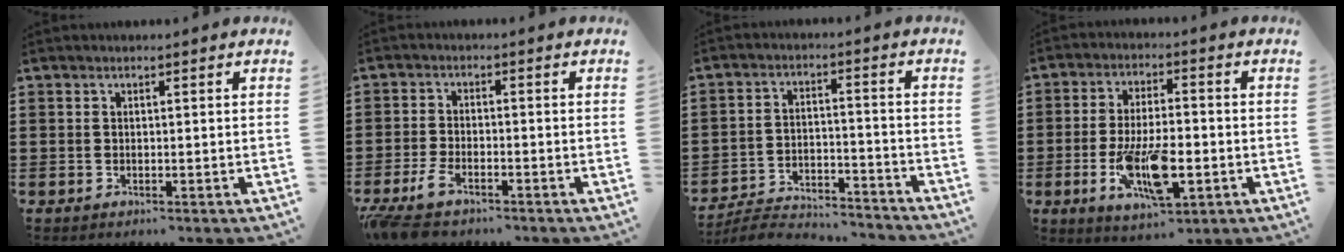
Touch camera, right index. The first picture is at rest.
{"total": 4.3, "force": [-3.3, 1.3, 2.5], "torque": [-0.078, -0.008, -0.072]}
{"total": 5.0, "force": [-4.9, 0.6, 0.8], "torque": [-0.023, 0.006, -0.100]}
{"total": 12.0, "force": [-3.6, 4.8, 10.4], "torque": [-0.218, -0.010, -0.060]}